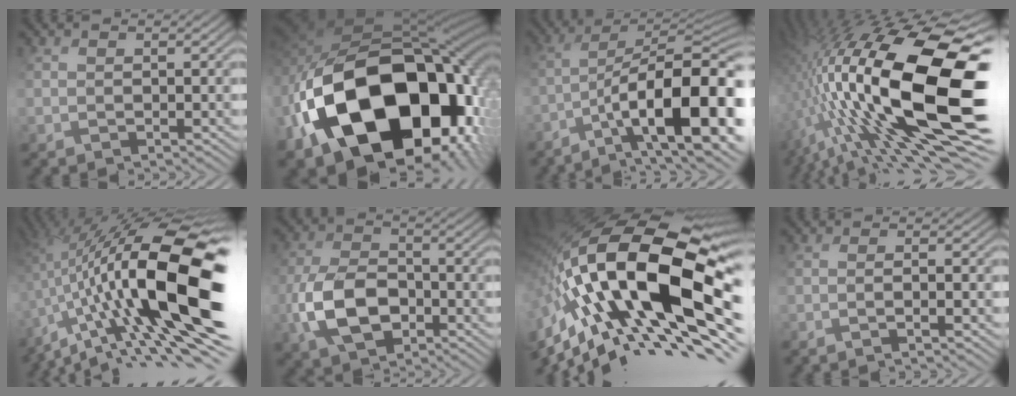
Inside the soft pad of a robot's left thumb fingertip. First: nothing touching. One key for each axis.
{"total": 22.9, "fx": -5.1, "fy": 15.5, "fz": 16.1, "tx": -0.352, "ty": -0.053, "tz": -0.061}
{"total": 16.4, "fx": -6.2, "fy": 5.5, "fz": 14.1, "tx": -0.219, "ty": -0.007, "tz": -0.091}
{"total": 22.3, "fx": -1.8, "fy": 9.3, "fz": 20.2, "tx": -0.391, "ty": -0.012, "tz": -0.036}
{"total": 20.9, "fx": -2.0, "fy": 7.4, "fz": 19.5, "tx": -0.332, "ty": 0.000, "tz": -0.045}
{"total": 9.1, "fx": -3.3, "fy": 5.8, "fz": 6.3, "tx": -0.151, "ty": -0.002, "tz": -0.069}
{"total": 21.9, "fx": -2.5, "fy": 9.6, "fz": 19.5, "tx": -0.399, "ty": -0.014, "tz": -0.062}
{"total": 2.9, "fx": -1.3, "fy": 0.6, "fz": 2.5, "tx": -0.034, "ty": 0.005, "tz": -0.039}